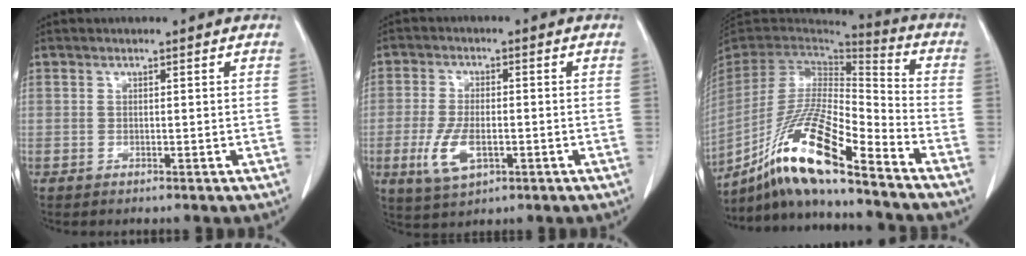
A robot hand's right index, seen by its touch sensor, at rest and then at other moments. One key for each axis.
{"total": 6.9, "fx": -2.2, "fy": 3.1, "fz": 5.7, "tx": -0.123, "ty": -0.007, "tz": -0.035}
{"total": 18.2, "fx": -12.4, "fy": 1.7, "fz": 13.2, "tx": -0.271, "ty": -0.022, "tz": -0.233}